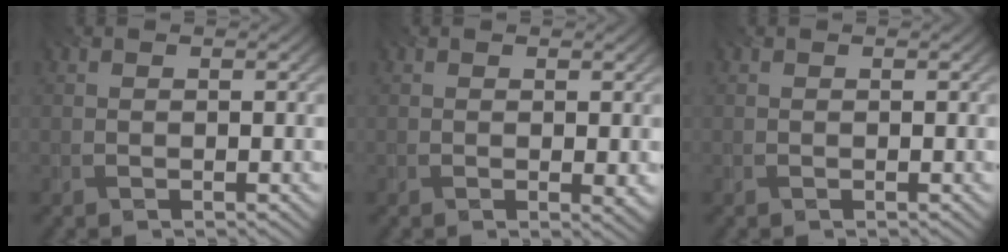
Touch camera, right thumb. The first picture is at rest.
{"total": 1.2, "force": [0.3, 0.4, 1.1], "torque": [-0.018, -0.006, 0.005]}
{"total": 0.0}